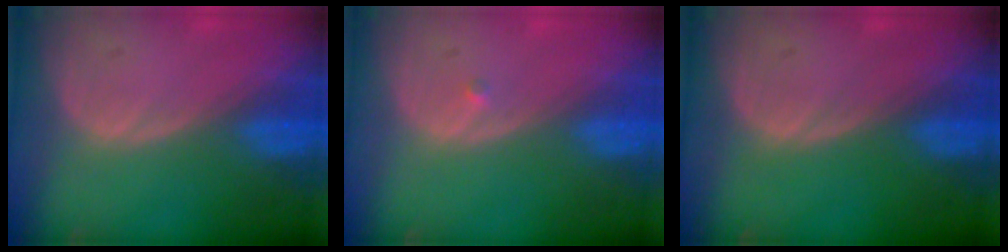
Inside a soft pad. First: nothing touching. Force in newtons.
{"total": 0.6, "press": 0.5, "slide": 0.4}
{"total": 0.0}